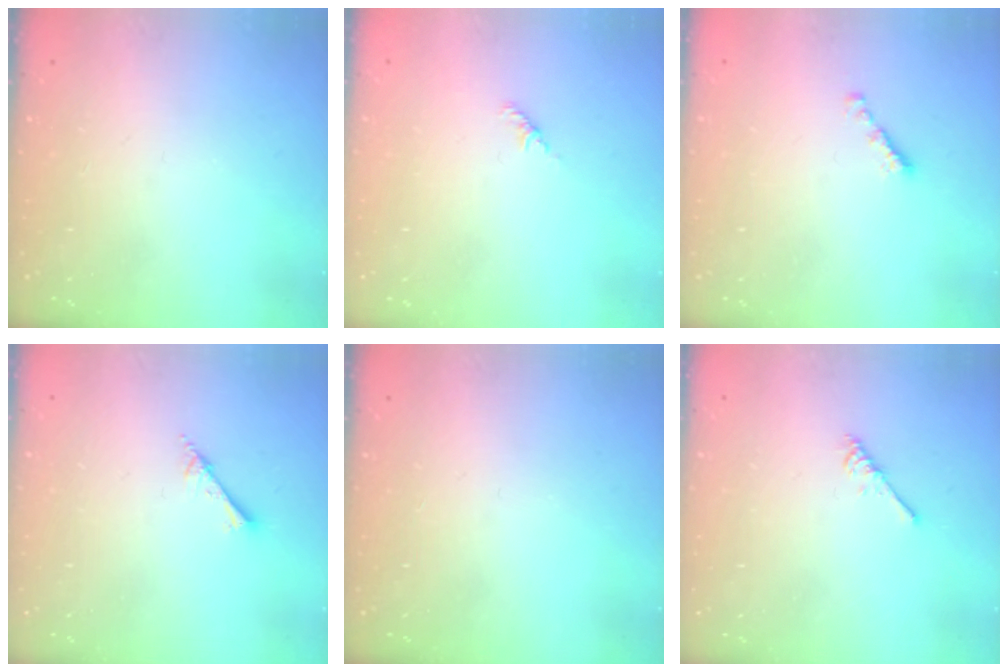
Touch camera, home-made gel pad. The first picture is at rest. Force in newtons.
{"total": 1.8, "press": 1.7, "slide": 0.6}
{"total": 1.8, "press": 1.7, "slide": 0.6}
{"total": 2.5, "press": 2.5, "slide": 0.2}
{"total": 0.0}
{"total": 2.7, "press": 2.7, "slide": 0.5}